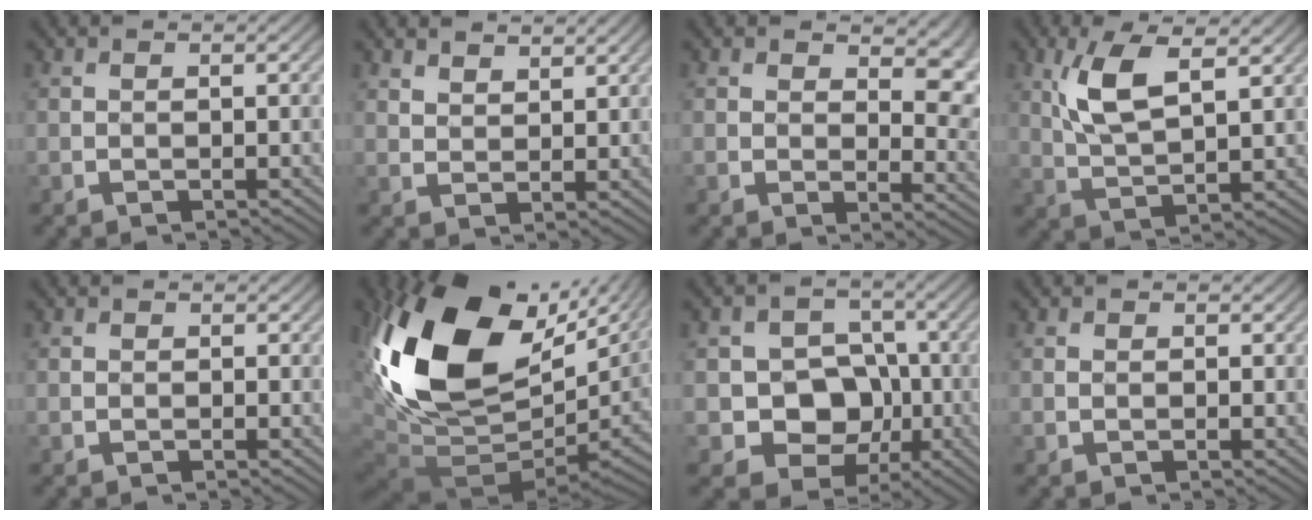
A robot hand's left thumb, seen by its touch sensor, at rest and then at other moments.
{"total": 4.1, "force": [3.2, 1.9, 1.7], "torque": [-0.038, -0.009, 0.065]}
{"total": 8.8, "force": [4.2, 5.0, 5.9], "torque": [-0.104, -0.003, 0.074]}
{"total": 8.6, "force": [3.2, 3.9, 7.0], "torque": [-0.146, 0.004, 0.061]}
{"total": 0.6, "force": [0.1, 0.6, 0.1], "torque": [-0.007, 0.001, -0.003]}
{"total": 18.4, "force": [4.4, 10.0, 14.8], "torque": [-0.310, -0.030, 0.105]}
{"total": 9.0, "force": [-2.4, 7.6, 4.3], "torque": [-0.067, -0.011, -0.067]}
{"total": 0.9, "force": [0.2, 0.8, 0.4], "torque": [-0.012, 0.001, -0.002]}